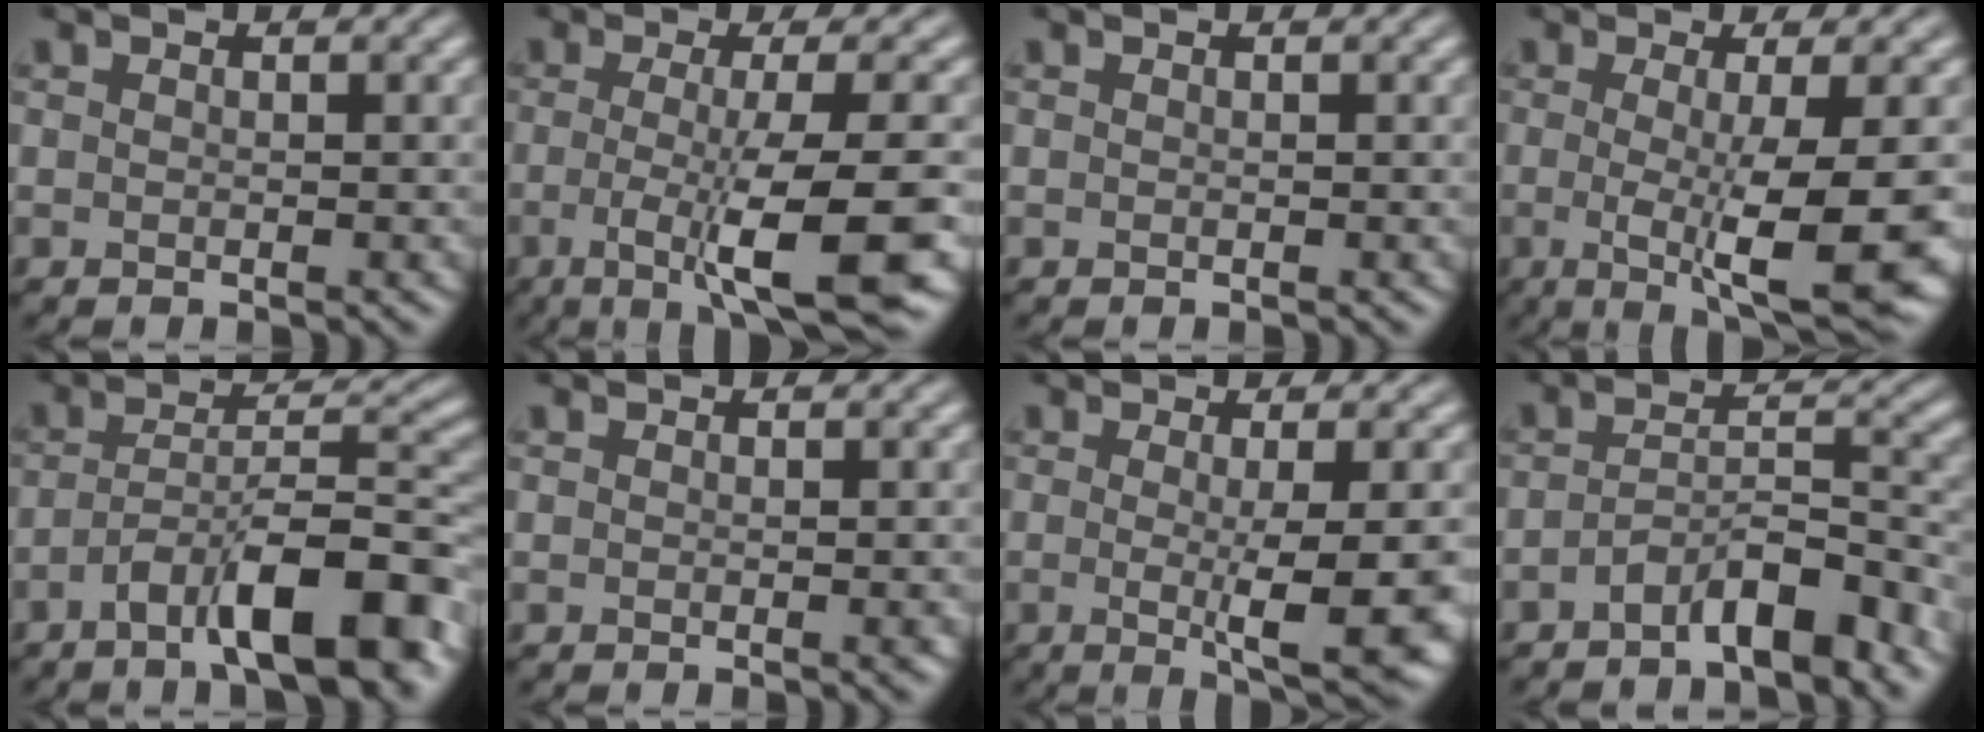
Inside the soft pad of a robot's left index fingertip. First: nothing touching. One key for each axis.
{"total": 8.8, "fx": -2.3, "fy": 1.6, "fz": 8.3, "tx": -0.122, "ty": -0.015, "tz": -0.045}
{"total": 0.0}
{"total": 8.7, "fx": -1.4, "fy": 1.7, "fz": 8.4, "tx": -0.123, "ty": -0.019, "tz": -0.019}
{"total": 9.8, "fx": -5.2, "fy": 2.9, "fz": 7.8, "tx": -0.121, "ty": 0.015, "tz": -0.086}
{"total": 0.5, "fx": -0.2, "fy": 0.1, "fz": 0.5, "tx": -0.006, "ty": -0.001, "tz": -0.002}
{"total": 6.4, "fx": -0.8, "fy": 1.1, "fz": 6.2, "tx": -0.096, "ty": -0.012, "tz": -0.009}
{"total": 5.0, "fx": -3.4, "fy": 1.5, "fz": 3.3, "tx": -0.053, "ty": 0.007, "tz": -0.060}